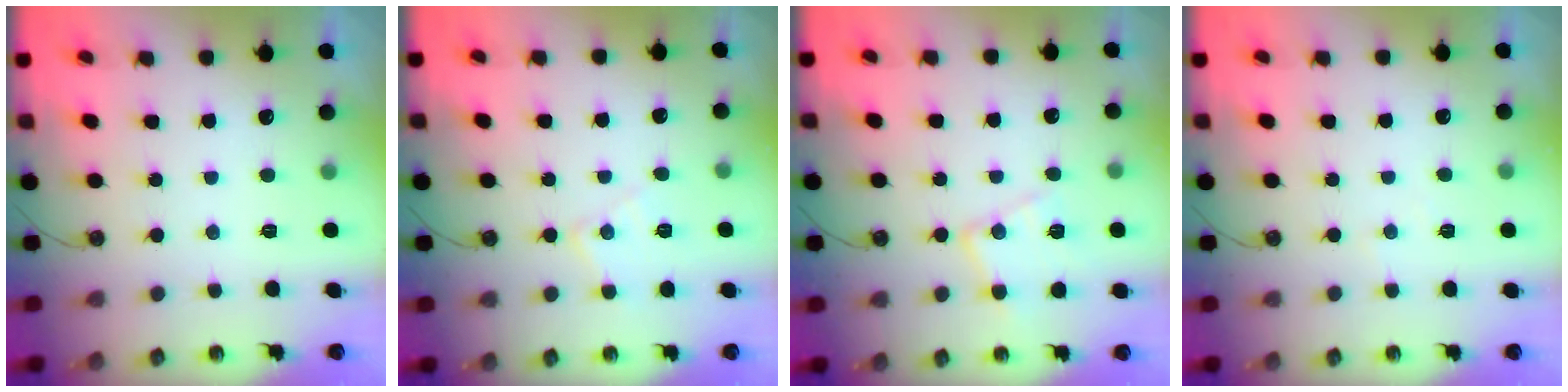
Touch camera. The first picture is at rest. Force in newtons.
{"total": 7.5, "press": 7.5, "slide": 0.6}
{"total": 13.0, "press": 13.0, "slide": 1.0}
{"total": 2.1, "press": 2.1, "slide": 0.4}